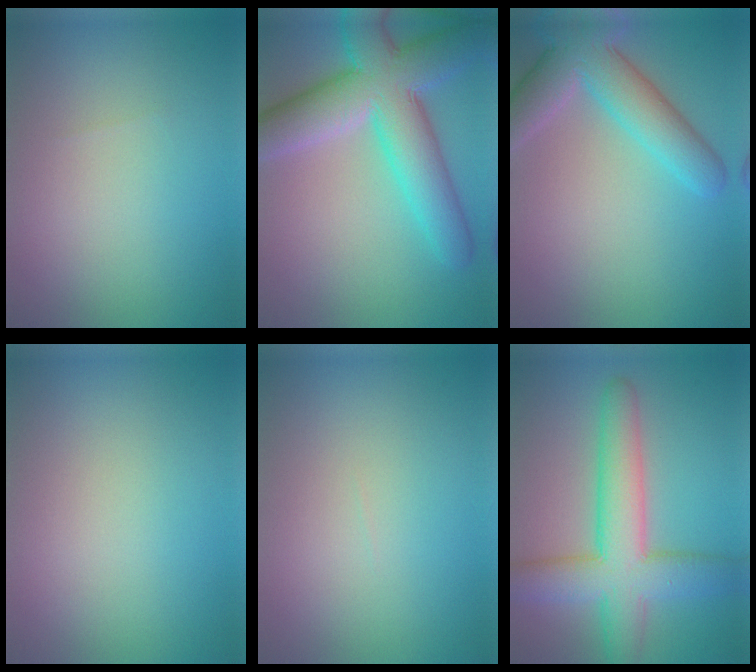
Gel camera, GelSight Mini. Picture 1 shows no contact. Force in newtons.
{"total": 10.1, "press": 10.0, "slide": 0.6}
{"total": 6.6, "press": 6.5, "slide": 0.4}
{"total": 0.0}
{"total": 0.0}
{"total": 8.4, "press": 8.4, "slide": 0.2}